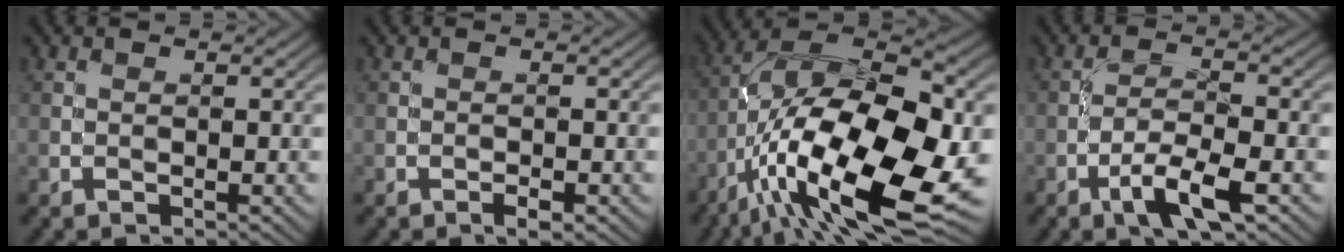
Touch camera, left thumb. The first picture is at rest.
{"total": 1.1, "force": [-0.7, 0.3, 0.8], "torque": [-0.012, 0.001, -0.012]}
{"total": 19.6, "force": [-6.7, 8.5, 16.4], "torque": [-0.304, -0.013, -0.116]}
{"total": 5.9, "force": [-3.1, 1.5, 4.8], "torque": [-0.097, 0.004, -0.060]}